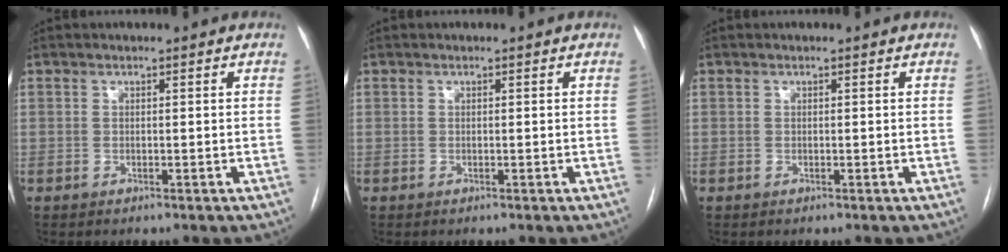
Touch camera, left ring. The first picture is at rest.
{"total": 0.0}
{"total": 0.0}